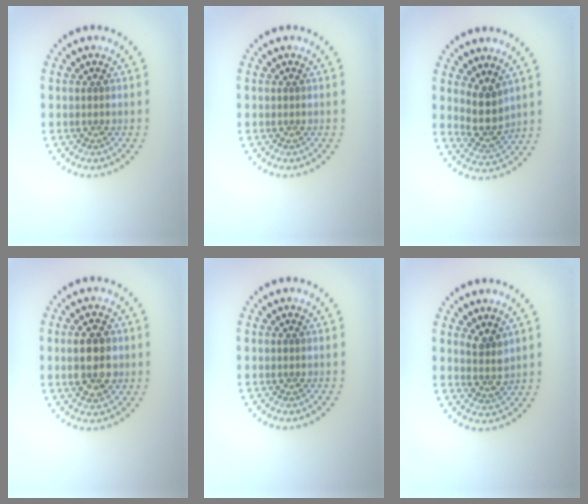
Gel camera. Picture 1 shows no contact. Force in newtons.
{"total": 0.0}
{"total": 3.0, "press": 2.4, "slide": 1.8}
{"total": 4.0, "press": 4.0, "slide": 0.2}
{"total": 0.0}
{"total": 2.2, "press": 1.8, "slide": 1.2}